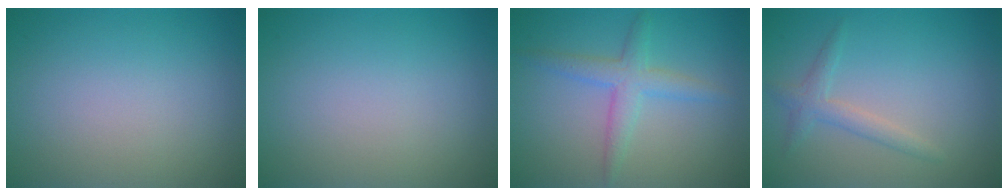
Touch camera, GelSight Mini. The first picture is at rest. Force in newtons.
{"total": 0.0}
{"total": 2.9, "press": 2.9, "slide": 0.2}
{"total": 1.9, "press": 1.9, "slide": 0.0}